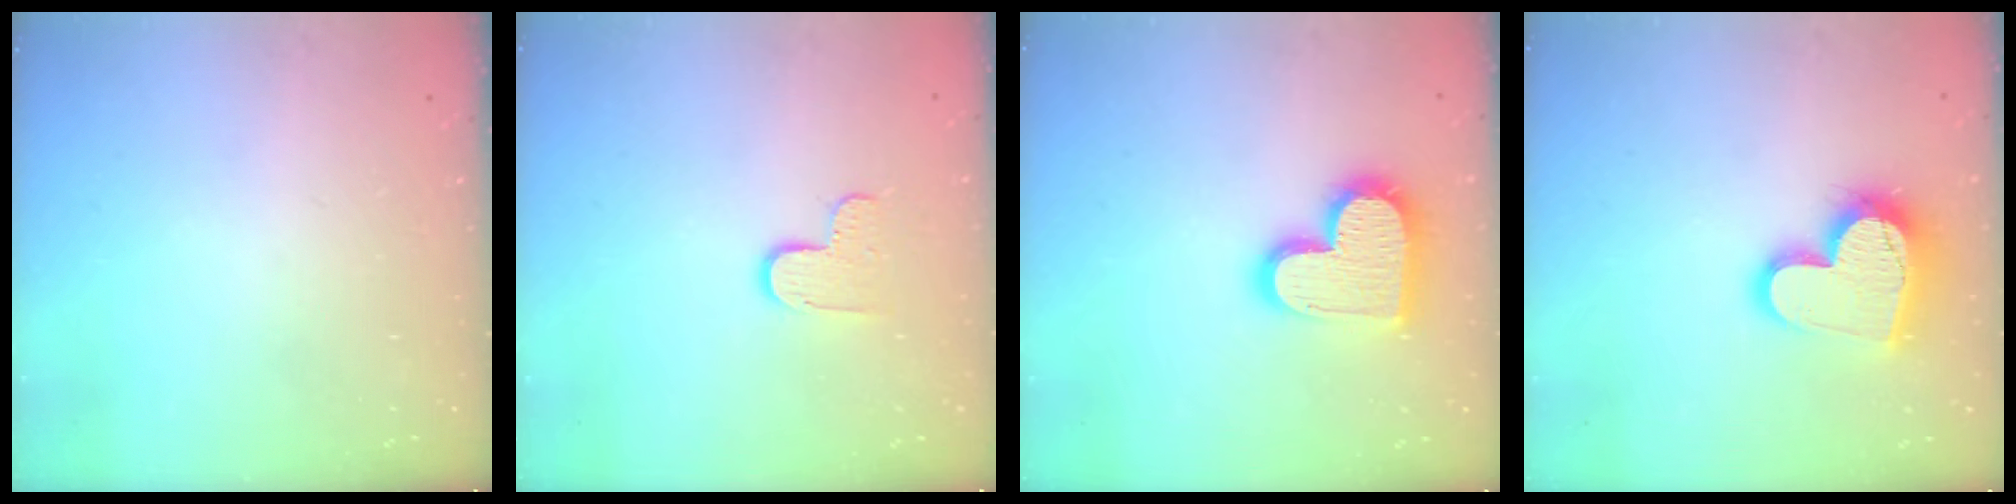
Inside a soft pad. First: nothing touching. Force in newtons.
{"total": 7.0, "press": 7.0, "slide": 0.2}
{"total": 17.6, "press": 17.5, "slide": 1.2}
{"total": 16.4, "press": 16.3, "slide": 1.3}